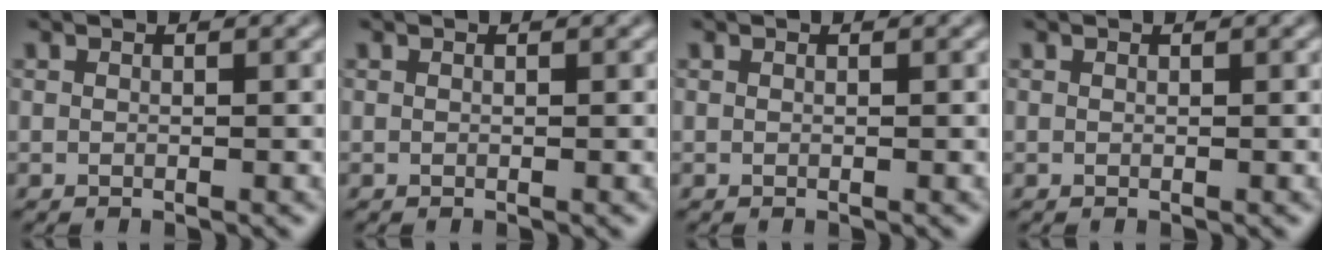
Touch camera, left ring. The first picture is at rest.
{"total": 0.0}
{"total": 0.0}
{"total": 0.0}